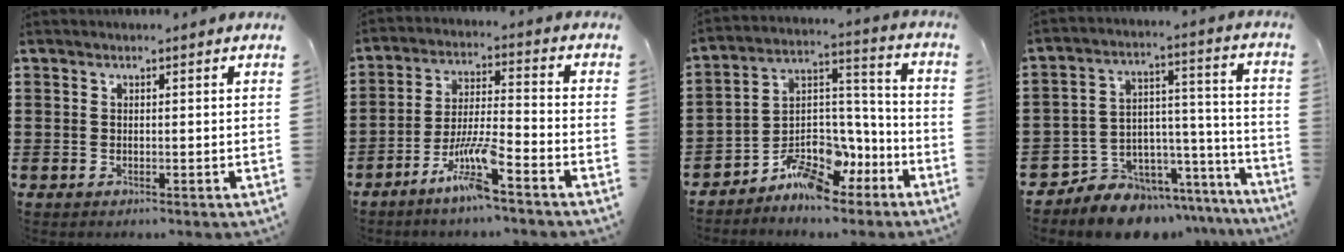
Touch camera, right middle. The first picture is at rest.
{"total": 8.5, "force": [-5.6, 0.9, 6.3], "torque": [-0.135, -0.008, -0.110]}
{"total": 9.5, "force": [-7.5, 4.4, 3.8], "torque": [-0.080, 0.021, -0.143]}
{"total": 7.5, "force": [-6.9, 3.0, -0.4], "torque": [0.002, 0.008, -0.132]}